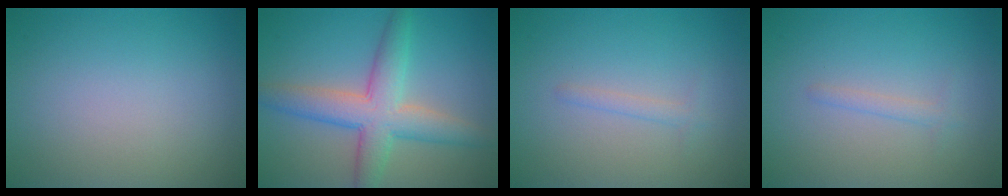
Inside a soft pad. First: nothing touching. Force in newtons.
{"total": 5.9, "press": 5.9, "slide": 0.2}
{"total": 1.0, "press": 1.0, "slide": 0.0}
{"total": 1.0, "press": 1.0, "slide": 0.0}